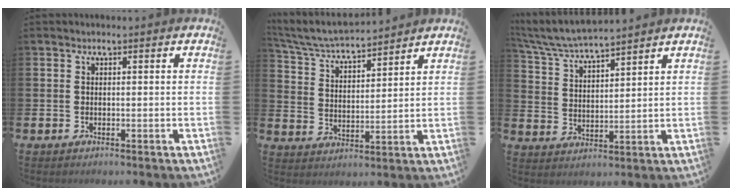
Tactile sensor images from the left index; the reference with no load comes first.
{"total": 5.5, "force": [5.3, 0.6, 1.4], "torque": [-0.055, -0.037, 0.091]}
{"total": 6.1, "force": [5.9, 0.3, 1.4], "torque": [-0.056, -0.034, 0.105]}